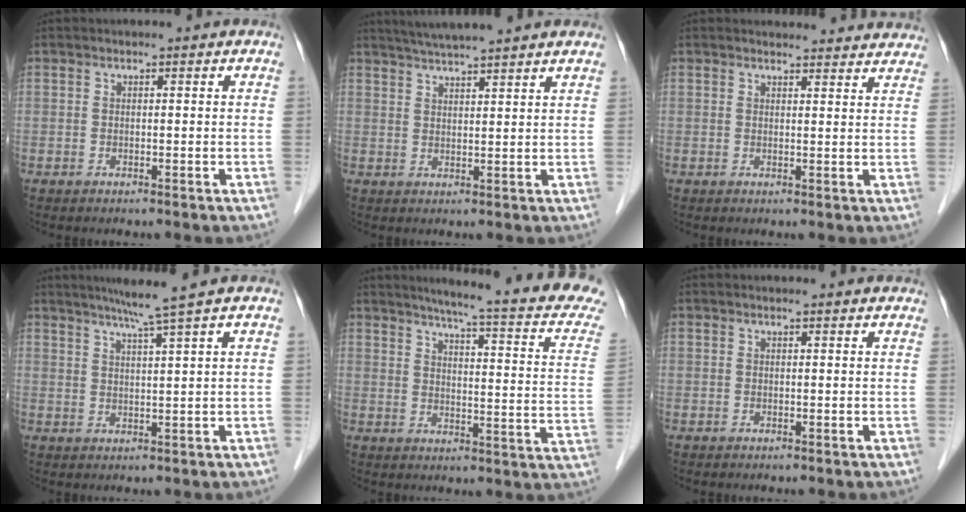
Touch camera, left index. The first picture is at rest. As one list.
[{"total": 9.3, "force": [8.2, -0.3, 4.4], "torque": [-0.074, 0.032, 0.113]}, {"total": 11.5, "force": [11.2, 2.2, 1.9], "torque": [0.009, 0.006, 0.105]}, {"total": 5.1, "force": [3.7, -1.8, 2.9], "torque": [-0.048, -0.003, 0.067]}, {"total": 19.0, "force": [16.1, 0.2, 10.0], "torque": [-0.134, -0.058, 0.178]}, {"total": 1.6, "force": [1.5, 0.3, 0.2], "torque": [-0.014, 0.005, 0.012]}]